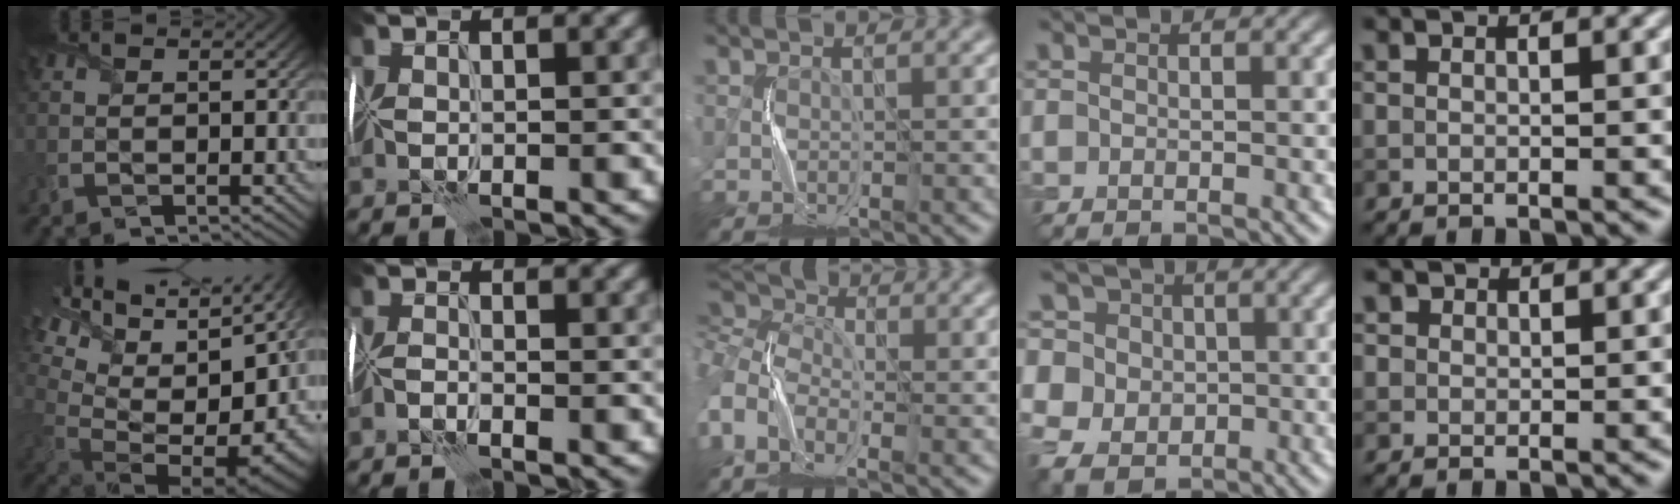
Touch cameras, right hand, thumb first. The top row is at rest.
{"thumb": {"total": 18.5, "force": [1.8, 11.2, 14.6], "torque": [-0.261, 0.001, 0.068]}, "index": {"total": 1.0, "force": [-1.0, -0.2, 0.3], "torque": [-0.013, 0.001, -0.025]}, "middle": {"total": 7.5, "force": [-0.1, 5.1, 5.6], "torque": [-0.139, 0.019, -0.008]}, "ring": {"total": 12.1, "force": [3.3, 10.4, 5.2], "torque": [-0.142, 0.033, 0.038]}, "little": {"total": 1.1, "force": [0.7, 0.9, 0.2], "torque": [-0.001, -0.003, 0.006]}}